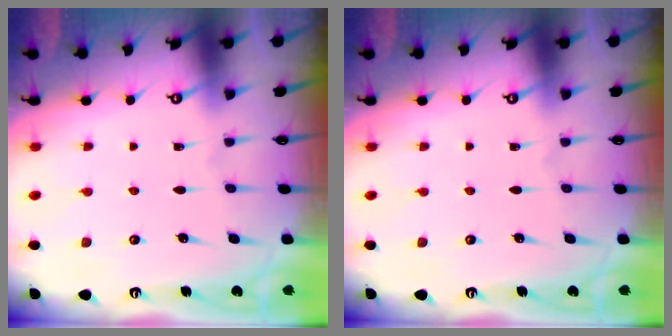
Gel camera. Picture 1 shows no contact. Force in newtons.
{"total": 0.0}